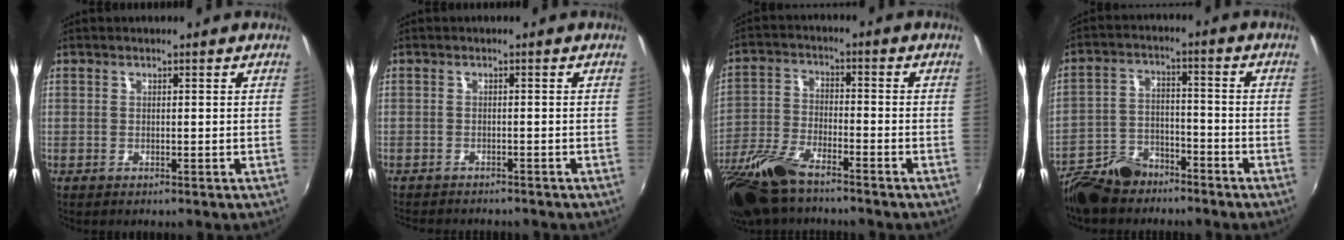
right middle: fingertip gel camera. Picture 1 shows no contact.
{"total": 4.5, "force": [-4.1, 0.9, 1.4], "torque": [-0.038, -0.014, -0.062]}
{"total": 14.6, "force": [-11.1, 4.5, 8.4], "torque": [-0.192, -0.032, -0.218]}
{"total": 12.1, "force": [-9.6, 5.6, 4.8], "torque": [-0.125, 0.001, -0.172]}